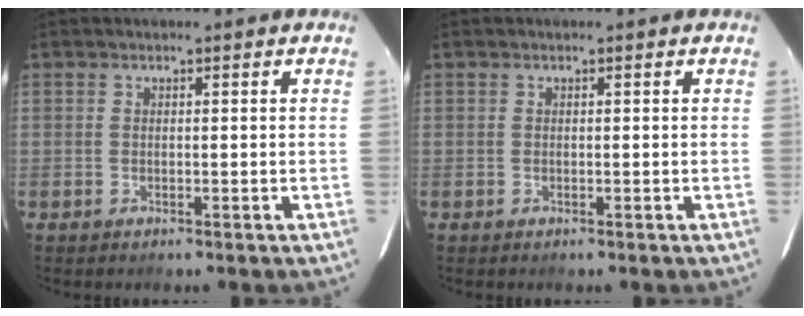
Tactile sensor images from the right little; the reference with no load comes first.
{"total": 0.0}